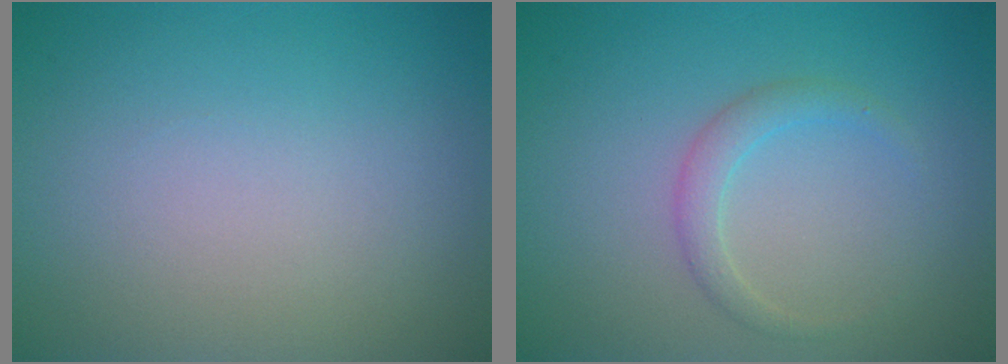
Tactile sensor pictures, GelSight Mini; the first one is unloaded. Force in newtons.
{"total": 1.7, "press": 1.7, "slide": 0.1}